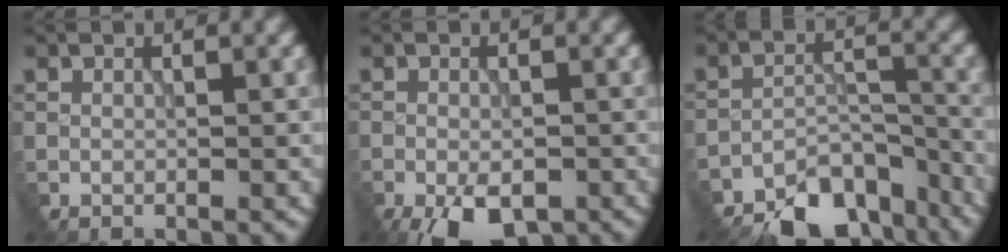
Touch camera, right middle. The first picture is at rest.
{"total": 6.5, "force": [-4.1, 2.8, 4.2], "torque": [-0.073, -0.017, -0.062]}
{"total": 9.3, "force": [-7.9, 3.4, 3.6], "torque": [-0.043, -0.007, -0.121]}